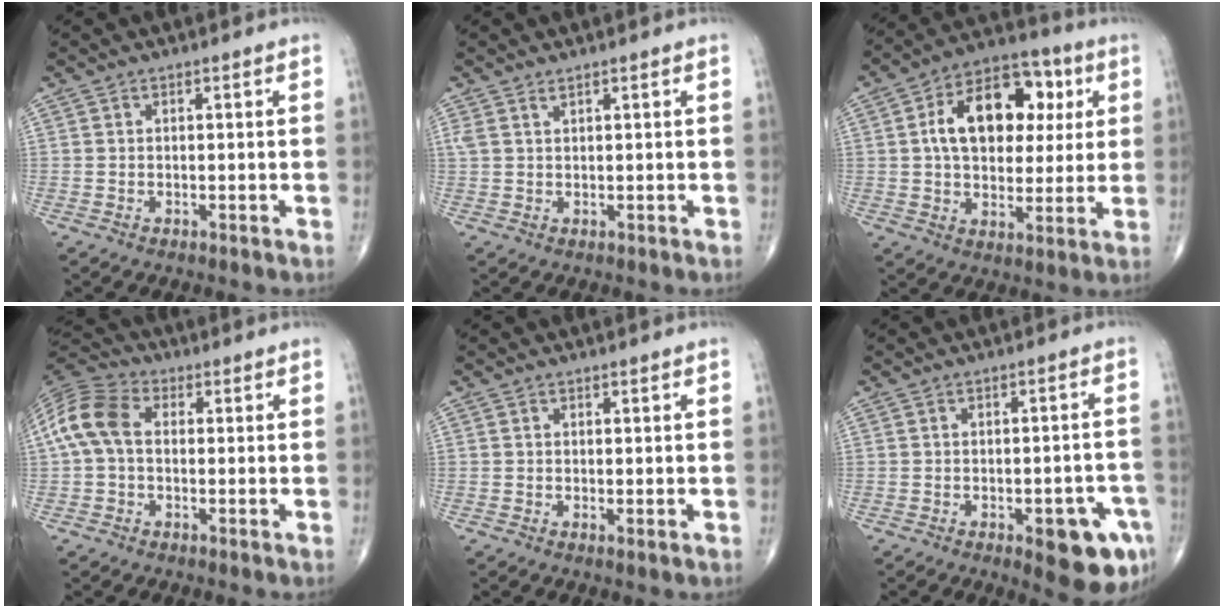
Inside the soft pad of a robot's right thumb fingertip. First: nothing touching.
{"total": 1.4, "force": [1.1, 0.3, 0.8], "torque": [-0.018, 0.007, 0.027]}
{"total": 18.1, "force": [4.1, 11.5, 13.3], "torque": [-0.176, 0.013, 0.060]}
{"total": 9.7, "force": [0.5, 6.5, 7.1], "torque": [-0.151, 0.027, -0.002]}
{"total": 0.6, "force": [-0.1, 0.0, 0.6], "torque": [-0.012, -0.003, -0.002]}
{"total": 10.8, "force": [-4.9, 3.9, 8.8], "torque": [-0.084, 0.020, -0.052]}